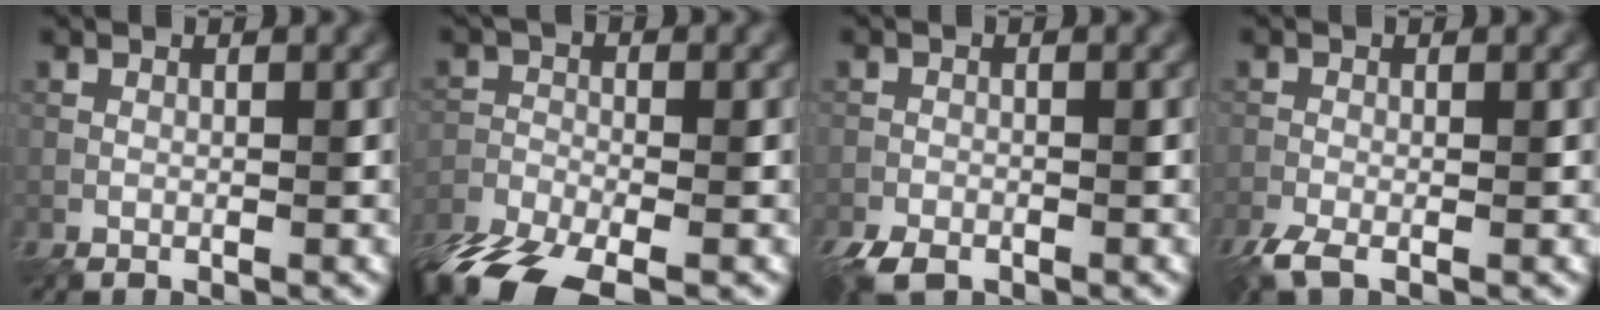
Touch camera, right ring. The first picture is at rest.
{"total": 8.0, "force": [-6.4, 2.8, 3.9], "torque": [-0.090, -0.025, -0.123]}
{"total": 3.4, "force": [-2.6, 1.6, 1.5], "torque": [-0.034, -0.009, -0.050]}
{"total": 3.0, "force": [-2.0, 0.9, 2.0], "torque": [-0.056, -0.006, -0.042]}